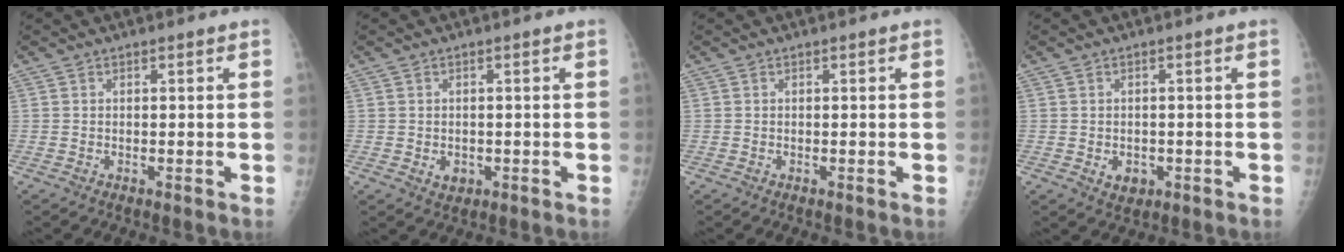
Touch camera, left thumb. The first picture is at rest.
{"total": 2.4, "force": [-0.5, 1.9, 1.3], "torque": [-0.012, -0.001, 0.001]}
{"total": 0.0}
{"total": 3.2, "force": [-0.9, 2.5, 1.8], "torque": [-0.015, 0.001, -0.003]}